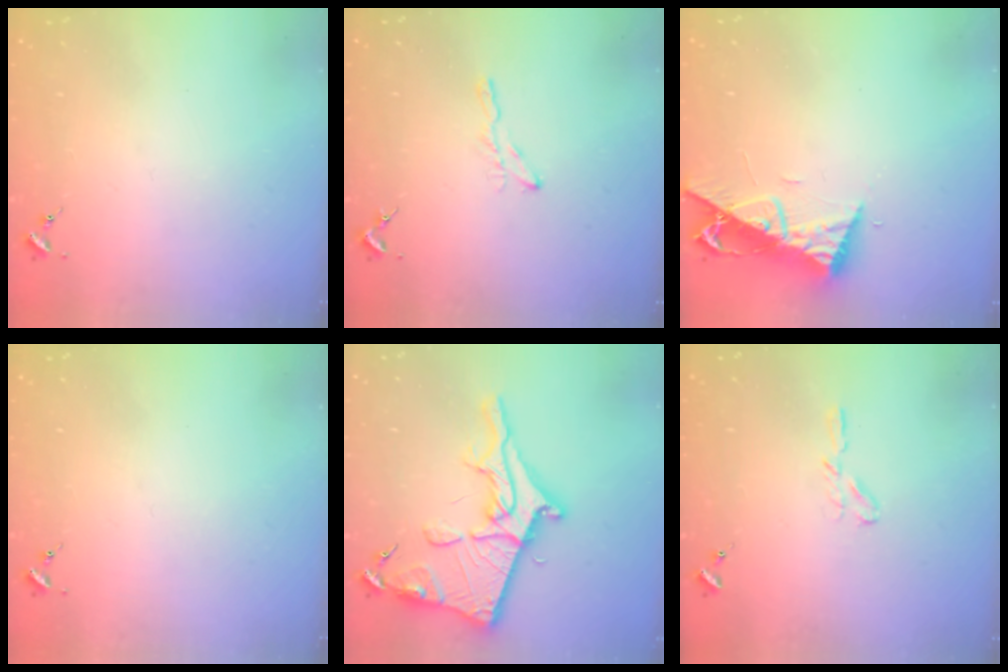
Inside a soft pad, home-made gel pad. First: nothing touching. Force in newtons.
{"total": 4.2, "press": 4.2, "slide": 0.5}
{"total": 9.7, "press": 9.7, "slide": 0.7}
{"total": 0.0}
{"total": 19.1, "press": 19.1, "slide": 1.4}
{"total": 3.8, "press": 3.8, "slide": 0.3}